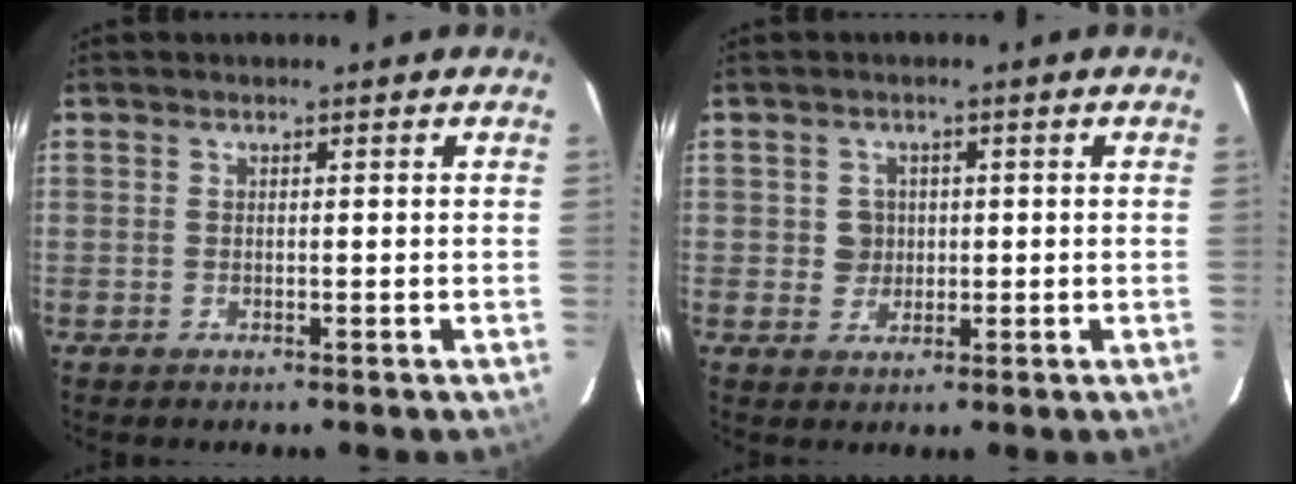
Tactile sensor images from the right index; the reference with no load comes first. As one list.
[{"total": 3.1, "force": [0.4, 3.0, 0.3], "torque": [-0.002, 0.011, 0.010]}]